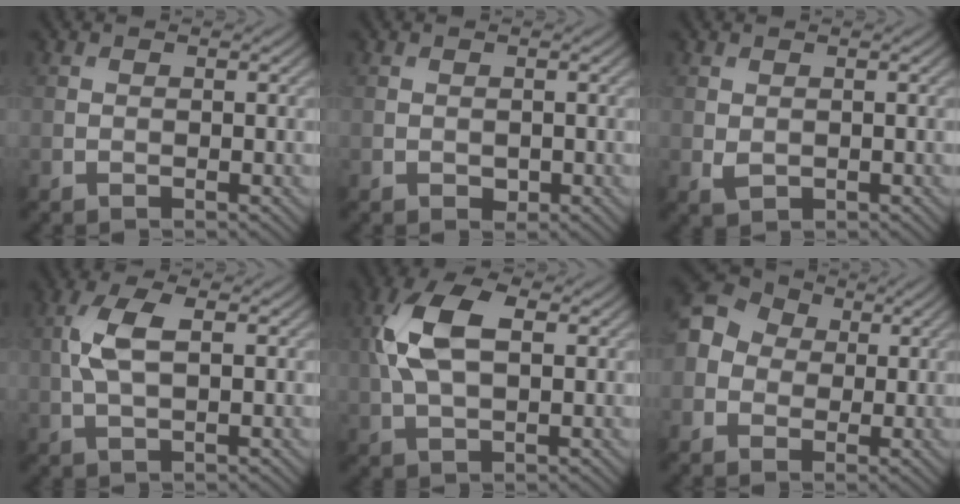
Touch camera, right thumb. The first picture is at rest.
{"total": 0.8, "force": [-0.3, 0.6, 0.5], "torque": [-0.007, -0.004, -0.005]}
{"total": 1.1, "force": [0.0, 0.8, 0.7], "torque": [-0.019, -0.004, 0.005]}
{"total": 5.0, "force": [0.8, 2.0, 4.5], "torque": [-0.108, 0.010, 0.016]}
{"total": 9.4, "force": [1.8, 4.8, 7.8], "torque": [-0.191, 0.018, 0.026]}
{"total": 7.5, "force": [0.4, 6.6, 3.6], "torque": [-0.103, 0.011, -0.012]}